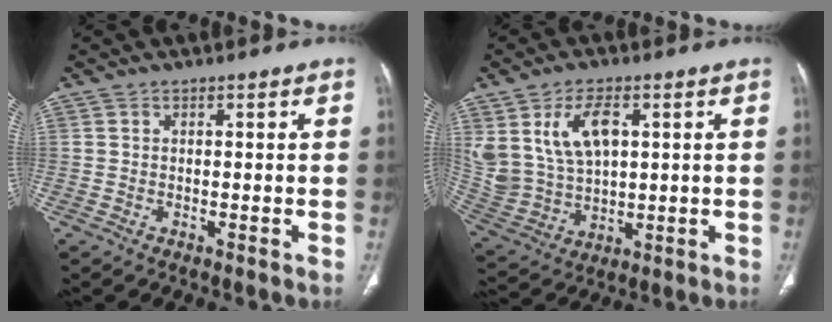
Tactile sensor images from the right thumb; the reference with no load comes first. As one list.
[{"total": 14.6, "force": [5.2, 8.9, 10.3], "torque": [-0.205, -0.015, 0.123]}]